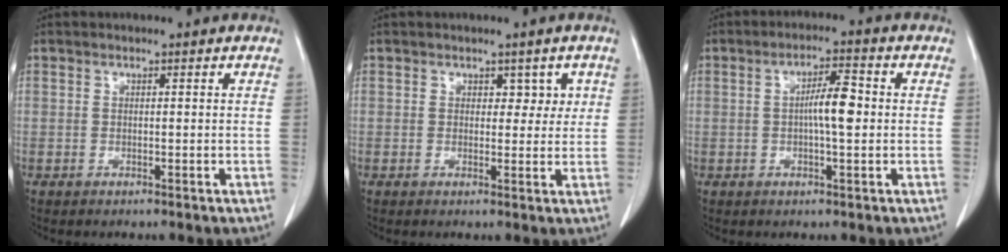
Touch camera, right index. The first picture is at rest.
{"total": 2.7, "force": [1.1, 1.8, 1.6], "torque": [-0.006, 0.002, 0.012]}
{"total": 5.2, "force": [0.2, 0.8, 5.1], "torque": [-0.086, 0.010, 0.003]}